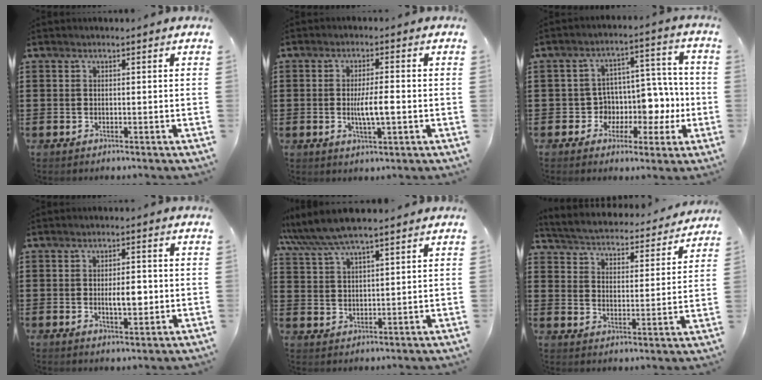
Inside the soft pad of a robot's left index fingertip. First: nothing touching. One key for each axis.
{"total": 4.9, "fx": -0.7, "fy": 1.1, "fz": 4.7, "tx": -0.089, "ty": -0.001, "tz": -0.016}
{"total": 7.1, "fx": -0.6, "fy": 6.5, "fz": 2.8, "tx": -0.059, "ty": -0.006, "tz": -0.004}
{"total": 4.2, "fx": -0.4, "fy": 1.9, "fz": 3.8, "tx": -0.054, "ty": -0.003, "tz": -0.013}
{"total": 6.6, "fx": 5.5, "fy": 1.0, "fz": 3.4, "tx": -0.080, "ty": -0.010, "tz": 0.100}
{"total": 3.7, "fx": 3.7, "fy": -0.1, "fz": 0.2, "tx": -0.027, "ty": -0.032, "tz": 0.055}